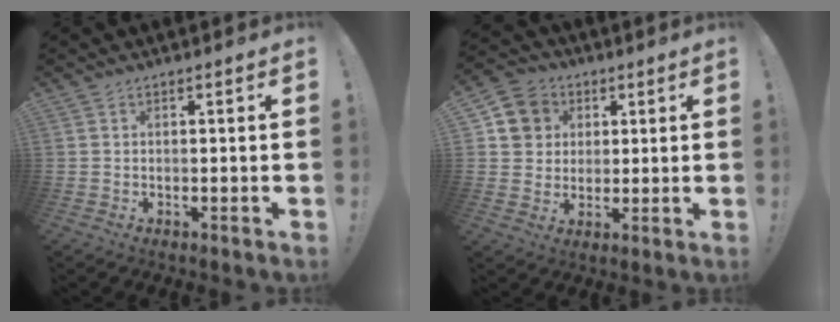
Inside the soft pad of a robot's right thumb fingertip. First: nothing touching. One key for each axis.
{"total": 9.3, "fx": 2.3, "fy": 8.8, "fz": 2.1, "tx": -0.030, "ty": -0.003, "tz": 0.053}